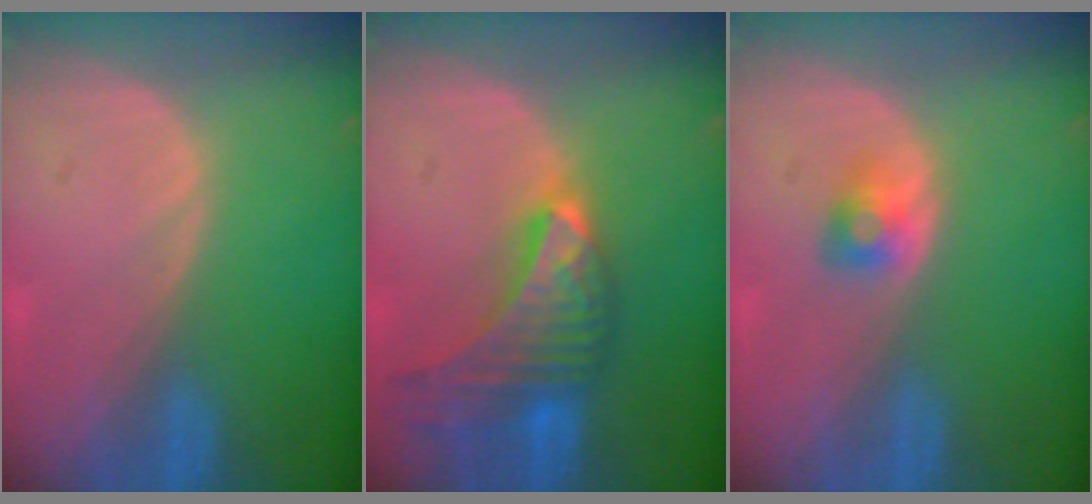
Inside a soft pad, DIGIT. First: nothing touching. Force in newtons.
{"total": 9.7, "press": 8.6, "slide": 4.5}
{"total": 2.4, "press": 2.2, "slide": 0.7}